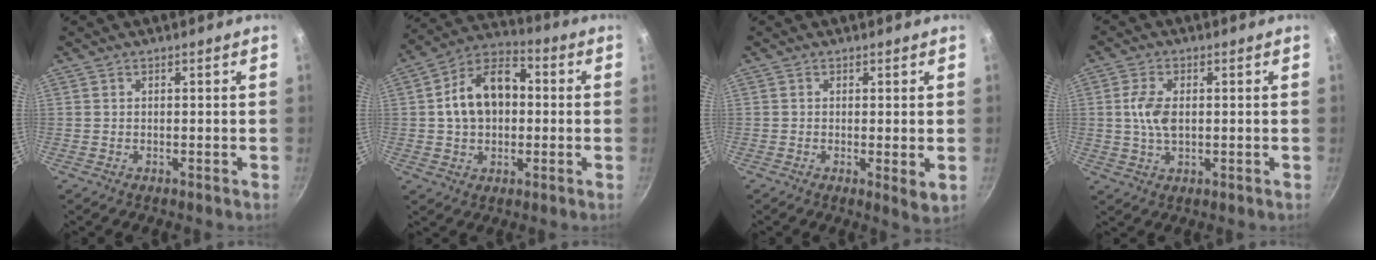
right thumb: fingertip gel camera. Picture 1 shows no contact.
{"total": 14.2, "force": [1.0, 9.9, 10.1], "torque": [-0.142, 0.031, 0.002]}
{"total": 3.1, "force": [0.0, 0.8, 3.0], "torque": [-0.046, -0.012, -0.001]}
{"total": 5.9, "force": [0.4, 3.4, 4.8], "torque": [-0.092, 0.003, 0.007]}